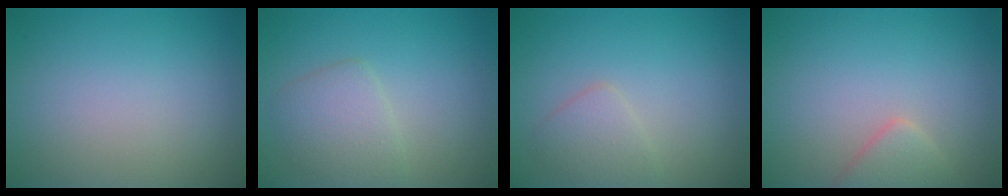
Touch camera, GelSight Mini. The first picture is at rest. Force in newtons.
{"total": 2.9, "press": 2.9, "slide": 0.2}
{"total": 1.9, "press": 1.9, "slide": 0.2}
{"total": 2.0, "press": 2.0, "slide": 0.1}